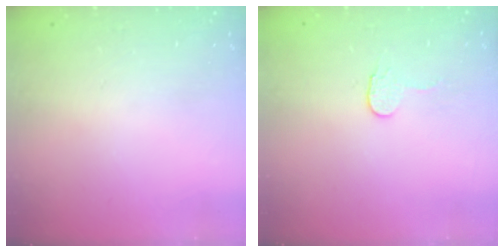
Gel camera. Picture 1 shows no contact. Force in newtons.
{"total": 3.2, "press": 3.2, "slide": 0.3}